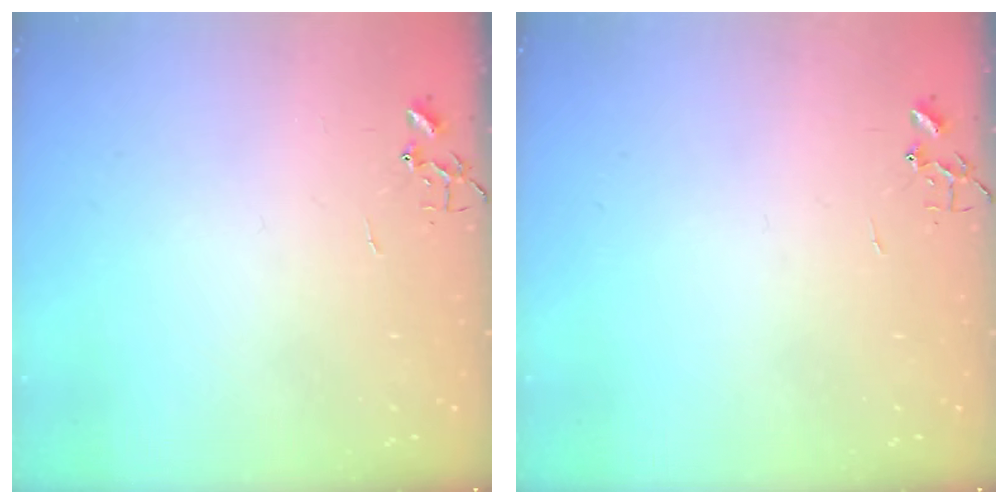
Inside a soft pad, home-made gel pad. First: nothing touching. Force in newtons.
{"total": 0.0}